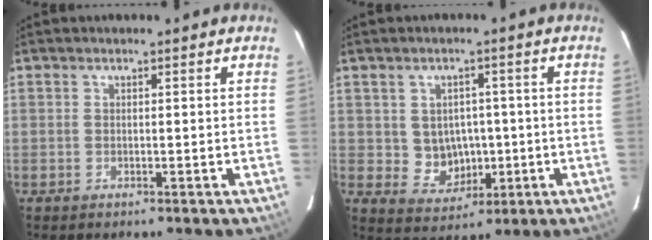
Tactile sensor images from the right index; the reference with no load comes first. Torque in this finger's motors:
{"motor_torque": [0.23, 0.02, 0.07, 0.00]}